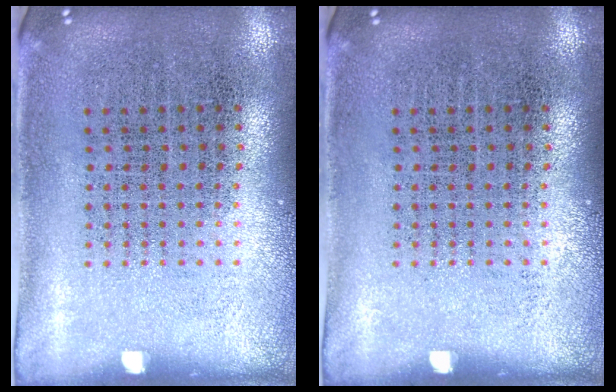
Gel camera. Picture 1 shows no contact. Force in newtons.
{"total": 0.0}